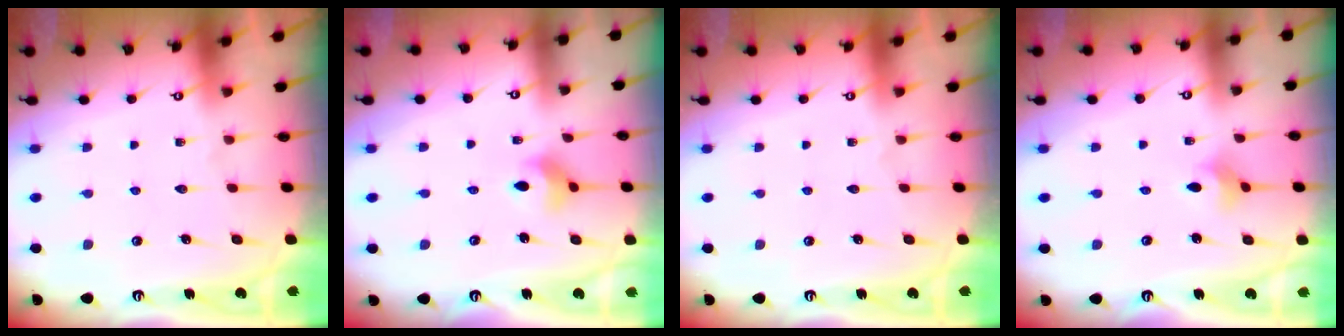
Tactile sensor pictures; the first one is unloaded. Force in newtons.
{"total": 6.1, "press": 5.9, "slide": 1.8}
{"total": 0.0}
{"total": 2.3, "press": 2.3, "slide": 0.5}